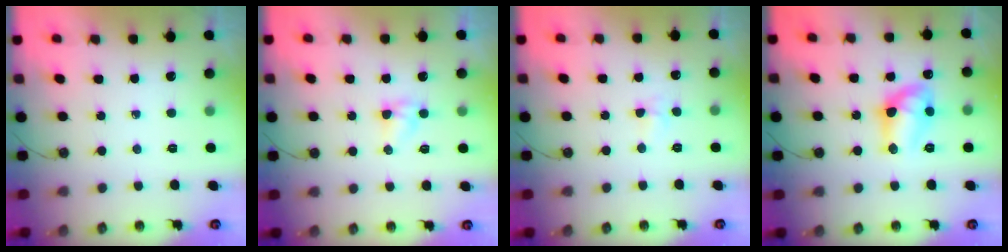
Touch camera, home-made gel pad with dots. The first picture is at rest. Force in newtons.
{"total": 2.8, "press": 2.8, "slide": 0.2}
{"total": 3.6, "press": 3.6, "slide": 0.6}
{"total": 12.7, "press": 12.7, "slide": 0.8}